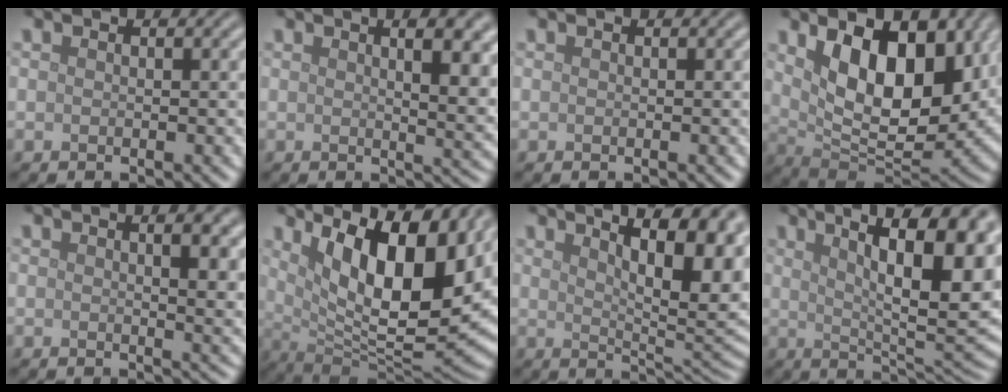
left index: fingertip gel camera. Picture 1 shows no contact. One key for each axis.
{"total": 7.6, "fx": 2.6, "fy": 3.0, "fz": 6.5, "tx": -0.044, "ty": 0.019, "tz": 0.024}
{"total": 0.0}
{"total": 11.4, "fx": 3.3, "fy": 6.0, "fz": 9.0, "tx": -0.135, "ty": -0.012, "tz": 0.051}
{"total": 4.7, "fx": 1.4, "fy": 1.6, "fz": 4.2, "tx": -0.034, "ty": 0.010, "tz": 0.015}
{"total": 13.7, "fx": 4.8, "fy": 5.3, "fz": 11.7, "tx": -0.174, "ty": -0.008, "tz": 0.082}
{"total": 12.7, "fx": 5.4, "fy": 4.4, "fz": 10.7, "tx": -0.111, "ty": 0.027, "tz": 0.070}
{"total": 15.6, "fx": 5.2, "fy": 5.2, "fz": 13.8, "tx": -0.149, "ty": 0.021, "tz": 0.073}